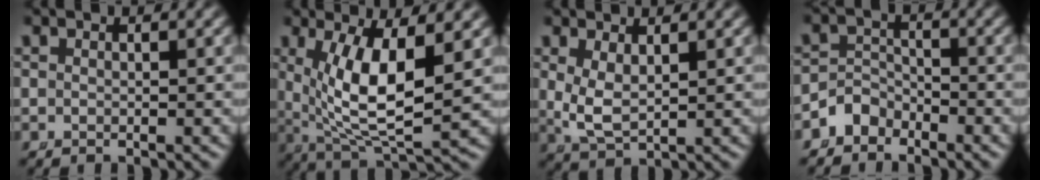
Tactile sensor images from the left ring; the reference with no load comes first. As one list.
[{"total": 8.7, "force": [0.9, 4.1, 7.7], "torque": [-0.146, -0.025, 0.037]}, {"total": 3.5, "force": [0.6, 2.2, 2.6], "torque": [-0.076, -0.019, 0.027]}, {"total": 3.9, "force": [-2.7, 2.6, 0.9], "torque": [-0.021, -0.011, -0.046]}]